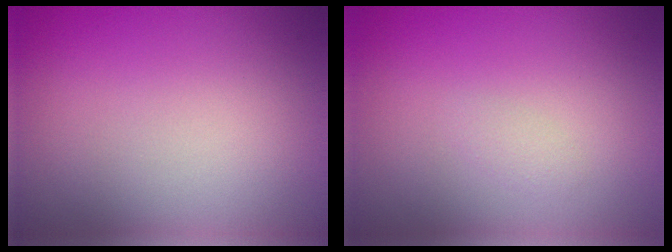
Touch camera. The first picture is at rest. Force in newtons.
{"total": 0.7, "press": 0.7, "slide": 0.0}